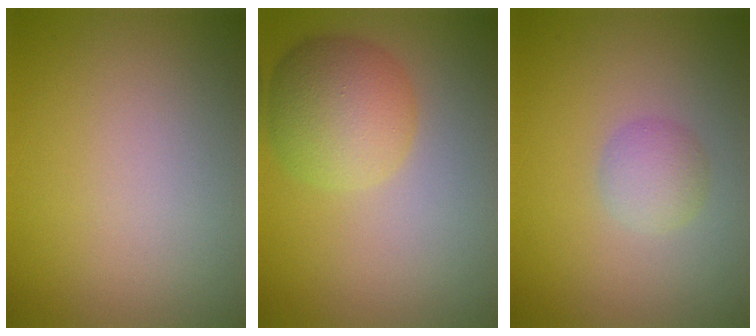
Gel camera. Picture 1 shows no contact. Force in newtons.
{"total": 5.4, "press": 5.4, "slide": 0.2}
{"total": 1.9, "press": 1.9, "slide": 0.0}